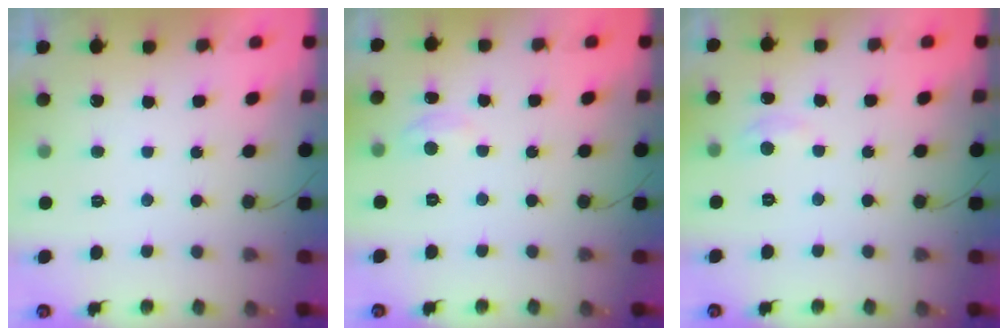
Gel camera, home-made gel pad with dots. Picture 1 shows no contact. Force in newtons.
{"total": 3.3, "press": 3.2, "slide": 0.4}
{"total": 2.3, "press": 2.3, "slide": 0.3}